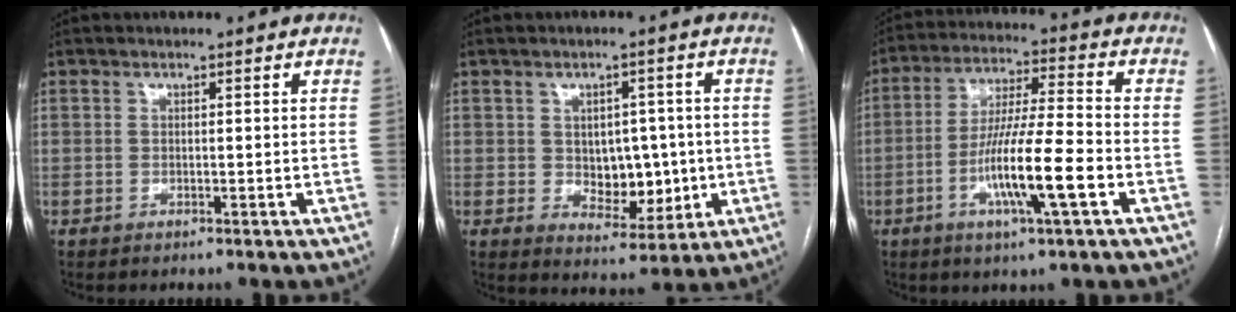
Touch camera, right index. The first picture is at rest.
{"total": 7.8, "force": [-0.3, 4.9, 6.0], "torque": [-0.079, 0.005, 0.009]}
{"total": 12.5, "force": [-4.3, 0.5, 11.8], "torque": [-0.220, -0.006, -0.079]}